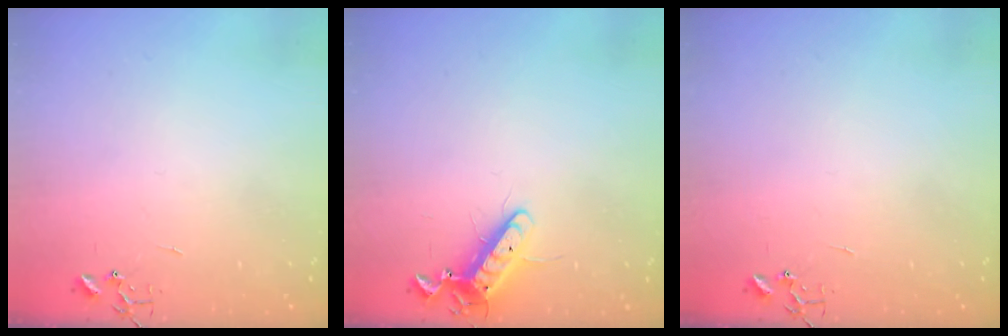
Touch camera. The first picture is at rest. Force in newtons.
{"total": 11.6, "press": 11.5, "slide": 1.5}
{"total": 0.0}